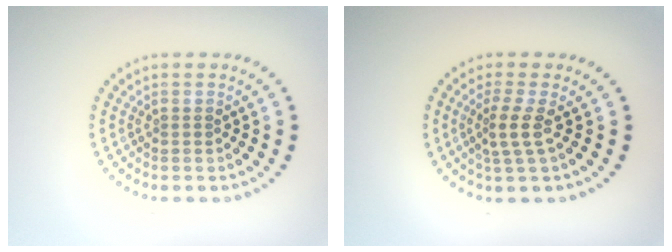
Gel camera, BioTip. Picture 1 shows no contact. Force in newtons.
{"total": 2.3, "press": 1.6, "slide": 1.6}